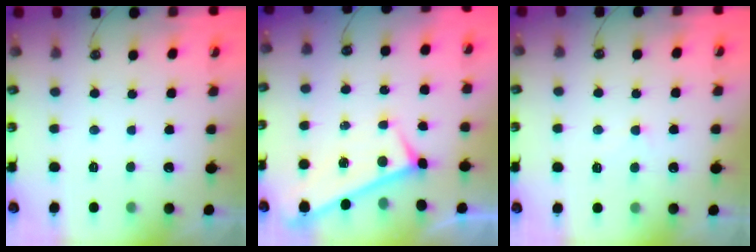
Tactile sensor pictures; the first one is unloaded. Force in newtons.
{"total": 0.0}
{"total": 0.7, "press": 0.2, "slide": 0.7}